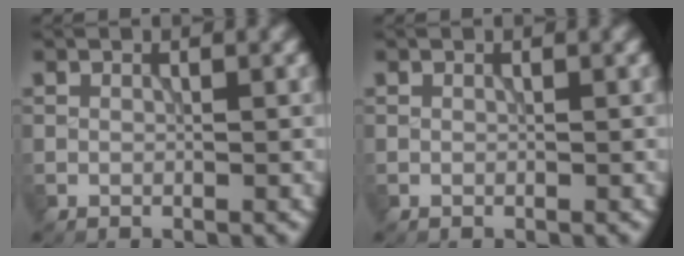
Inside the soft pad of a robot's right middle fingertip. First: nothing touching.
{"total": 0.0}